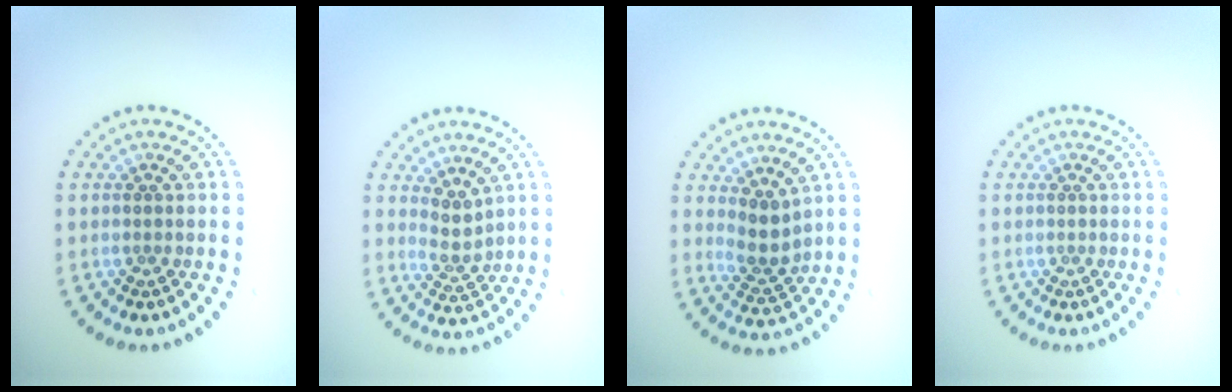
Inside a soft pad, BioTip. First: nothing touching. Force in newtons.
{"total": 2.2, "press": 1.6, "slide": 1.5}
{"total": 2.6, "press": 2.1, "slide": 1.6}
{"total": 0.0}